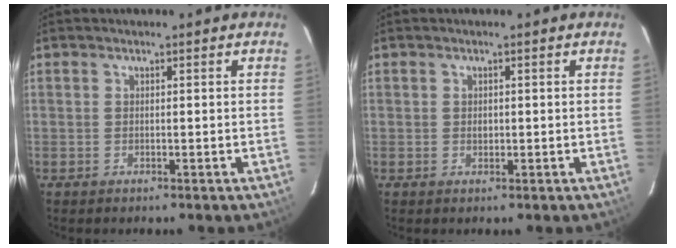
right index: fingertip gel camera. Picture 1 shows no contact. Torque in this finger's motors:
{"motor_torque": [0.19, 0.13, 0.12, 0.00]}